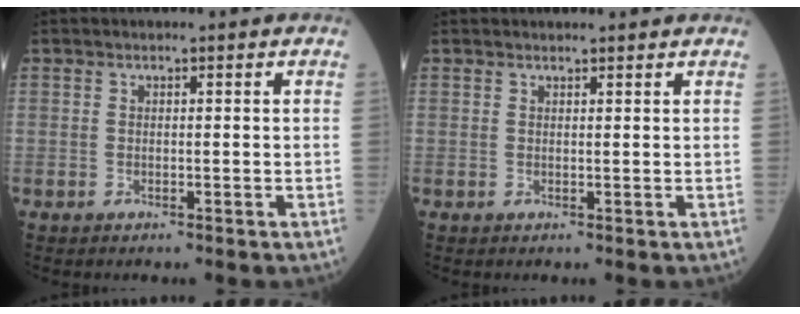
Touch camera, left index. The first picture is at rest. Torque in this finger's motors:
{"motor_torque": [-0.31, 0.24, -0.33, -0.04]}